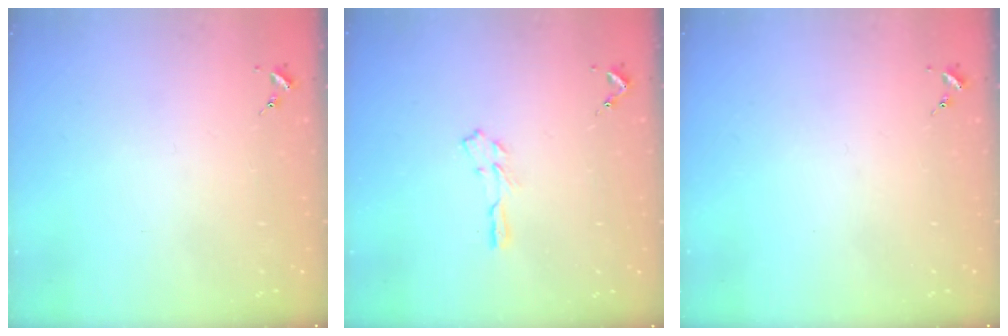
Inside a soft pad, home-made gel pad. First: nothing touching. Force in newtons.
{"total": 3.6, "press": 3.6, "slide": 0.4}
{"total": 0.0}